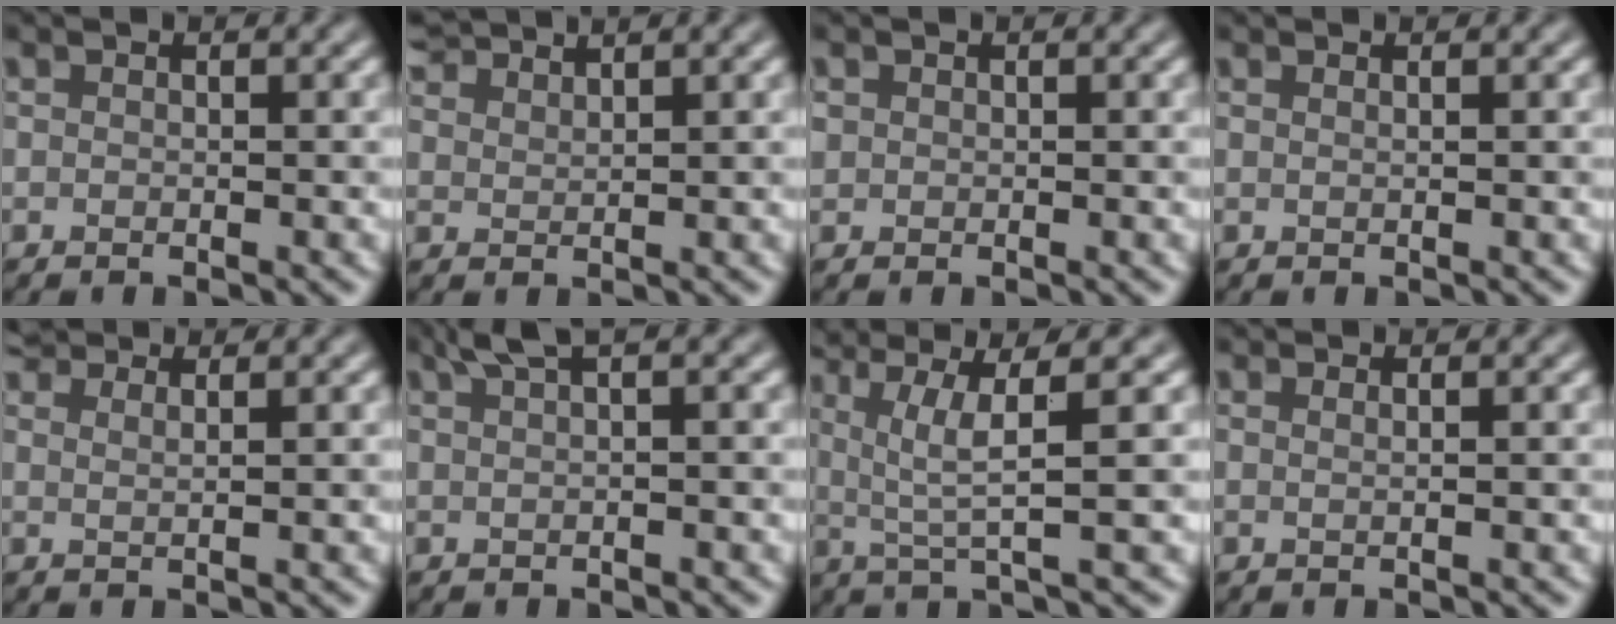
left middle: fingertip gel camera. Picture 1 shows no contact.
{"total": 2.8, "force": [2.8, 0.2, 0.6], "torque": [-0.009, 0.010, 0.055]}
{"total": 0.6, "force": [0.2, 0.5, 0.0], "torque": [0.003, -0.001, 0.004]}
{"total": 1.0, "force": [0.5, 0.5, 0.7], "torque": [-0.003, -0.004, -0.004]}
{"total": 3.6, "force": [2.9, 1.2, 1.7], "torque": [-0.014, 0.015, 0.019]}
{"total": 2.6, "force": [1.5, 0.6, 2.0], "torque": [-0.025, 0.010, 0.025]}
{"total": 5.1, "force": [1.6, 0.7, 4.9], "torque": [-0.093, 0.005, 0.032]}
{"total": 1.8, "force": [1.0, 0.8, 1.2], "torque": [0.000, -0.004, -0.009]}